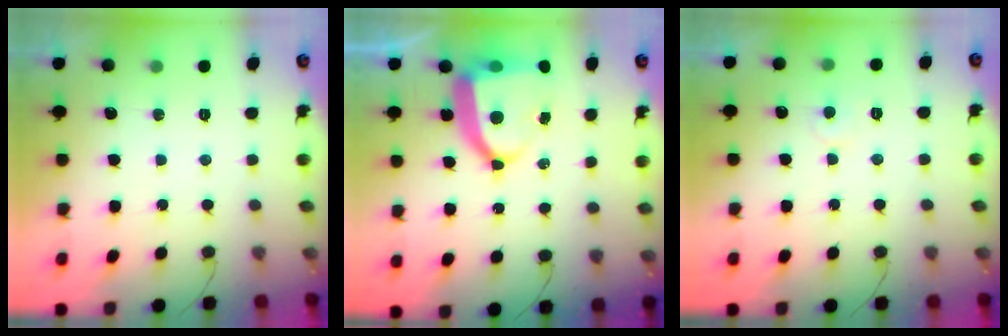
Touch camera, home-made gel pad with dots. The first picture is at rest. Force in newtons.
{"total": 12.4, "press": 12.4, "slide": 1.2}
{"total": 3.9, "press": 3.9, "slide": 0.3}